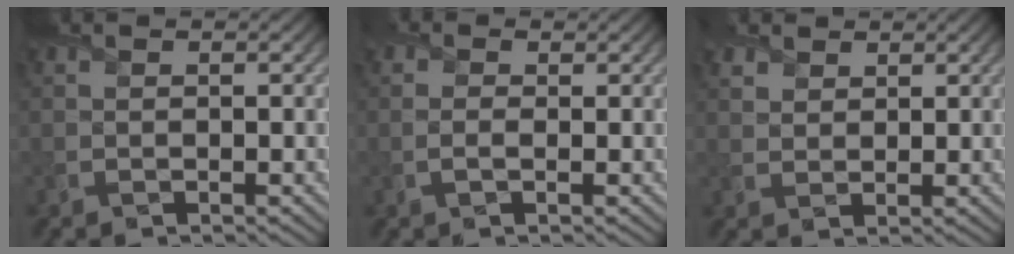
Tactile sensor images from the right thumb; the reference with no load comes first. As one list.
[{"total": 1.3, "force": [-0.1, 0.7, 1.1], "torque": [-0.029, 0.001, -0.004]}, {"total": 2.6, "force": [1.9, 1.6, 0.8], "torque": [-0.026, 0.004, 0.038]}]